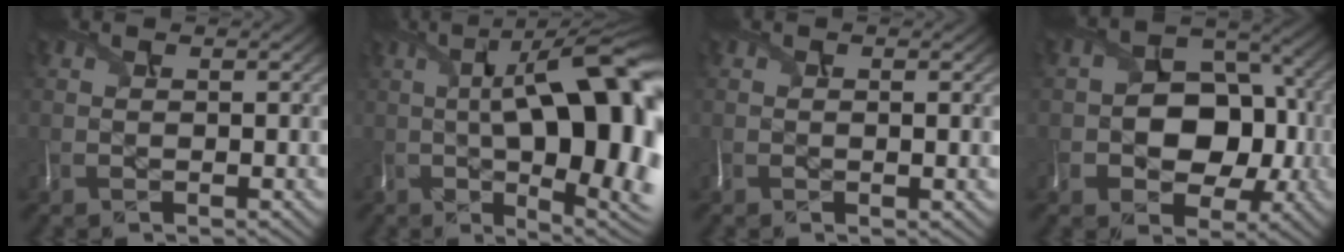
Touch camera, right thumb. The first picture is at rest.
{"total": 16.8, "force": [0.0, 6.5, 15.5], "torque": [-0.216, 0.019, 0.007]}
{"total": 1.8, "force": [-0.1, 0.5, 1.7], "torque": [-0.024, 0.007, 0.005]}
{"total": 6.9, "force": [-1.6, 5.5, 3.8], "torque": [-0.068, -0.005, -0.015]}